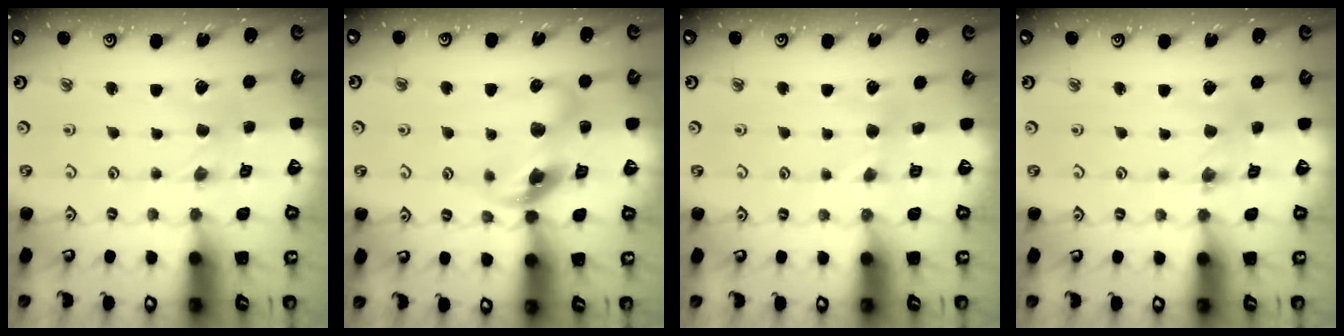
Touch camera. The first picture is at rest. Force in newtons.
{"total": 12.9, "press": 12.8, "slide": 1.9}
{"total": 2.3, "press": 2.3, "slide": 0.4}
{"total": 1.0, "press": 1.0, "slide": 0.3}